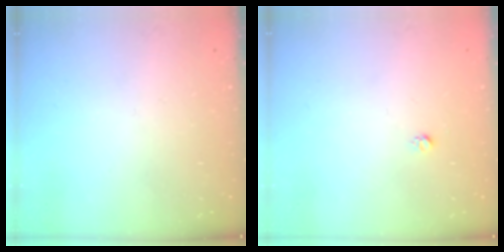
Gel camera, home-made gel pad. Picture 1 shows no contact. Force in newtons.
{"total": 2.7, "press": 2.7, "slide": 0.3}